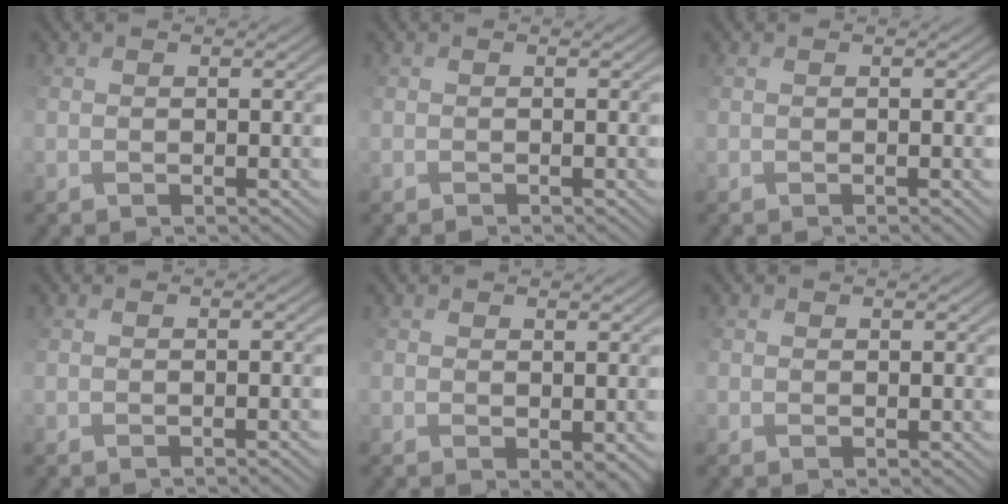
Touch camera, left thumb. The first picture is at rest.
{"total": 0.5, "force": [-0.4, -0.3, -0.1], "torque": [0.009, 0.002, -0.008]}
{"total": 0.9, "force": [-0.2, 0.0, 0.9], "torque": [-0.013, -0.003, 0.005]}
{"total": 1.6, "force": [-0.7, 0.3, 1.4], "torque": [-0.003, 0.003, 0.008]}
{"total": 3.5, "force": [-1.0, 1.9, 2.7], "torque": [-0.051, -0.014, -0.011]}
{"total": 0.6, "force": [0.3, 0.5, 0.1], "torque": [-0.005, 0.000, 0.004]}